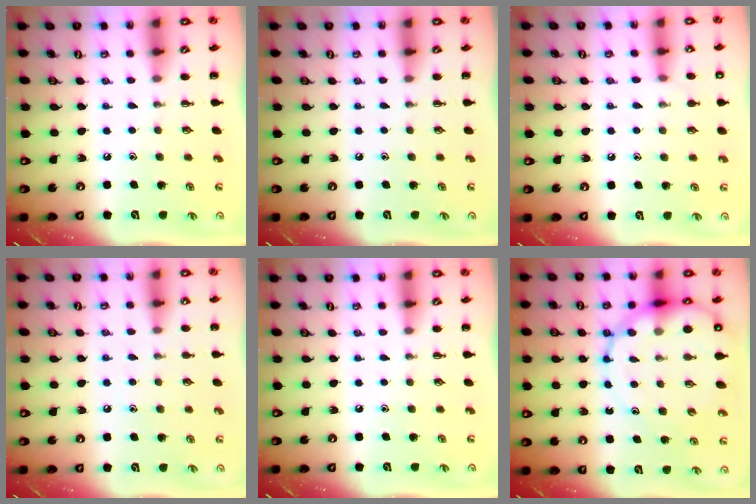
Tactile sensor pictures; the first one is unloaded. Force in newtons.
{"total": 0.0}
{"total": 6.1, "press": 5.8, "slide": 1.9}
{"total": 4.8, "press": 4.6, "slide": 1.4}
{"total": 0.0}
{"total": 17.9, "press": 17.4, "slide": 4.4}